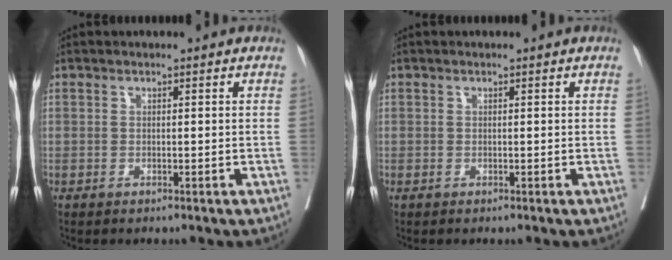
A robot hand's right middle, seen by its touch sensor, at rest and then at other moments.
{"total": 0.0}